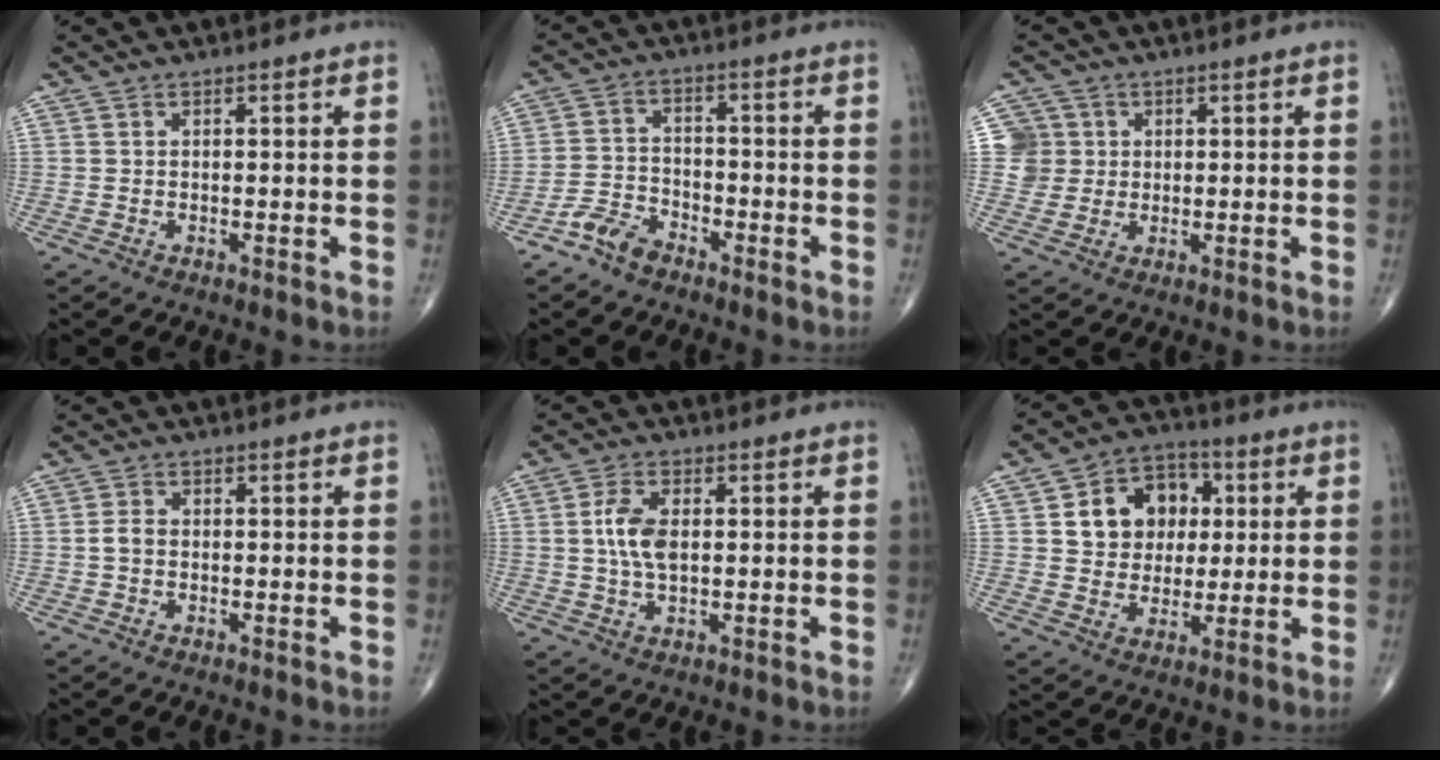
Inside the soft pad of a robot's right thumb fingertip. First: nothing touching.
{"total": 5.3, "force": [-4.1, 2.7, 2.1], "torque": [-0.036, 0.019, -0.085]}
{"total": 5.1, "force": [1.0, 5.0, 0.1], "torque": [0.031, 0.003, 0.015]}
{"total": 2.0, "force": [-0.3, 1.4, 1.3], "torque": [-0.025, 0.005, -0.010]}
{"total": 6.3, "force": [0.6, 3.3, 5.4], "torque": [-0.112, 0.004, 0.009]}
{"total": 12.7, "force": [2.8, 10.3, 6.9], "torque": [-0.065, 0.008, 0.044]}